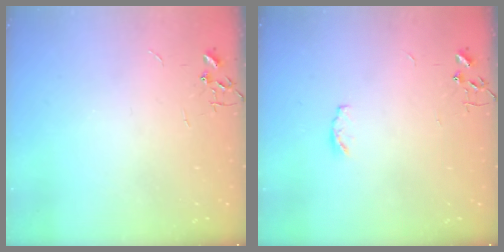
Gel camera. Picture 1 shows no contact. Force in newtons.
{"total": 3.5, "press": 3.4, "slide": 0.5}